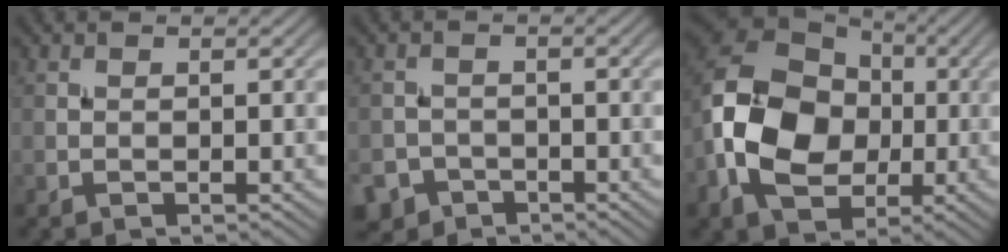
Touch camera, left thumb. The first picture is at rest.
{"total": 3.9, "force": [-2.8, 2.7, 0.7], "torque": [-0.006, 0.000, -0.050]}
{"total": 14.6, "force": [-1.7, 10.8, 9.7], "torque": [-0.225, 0.001, -0.048]}